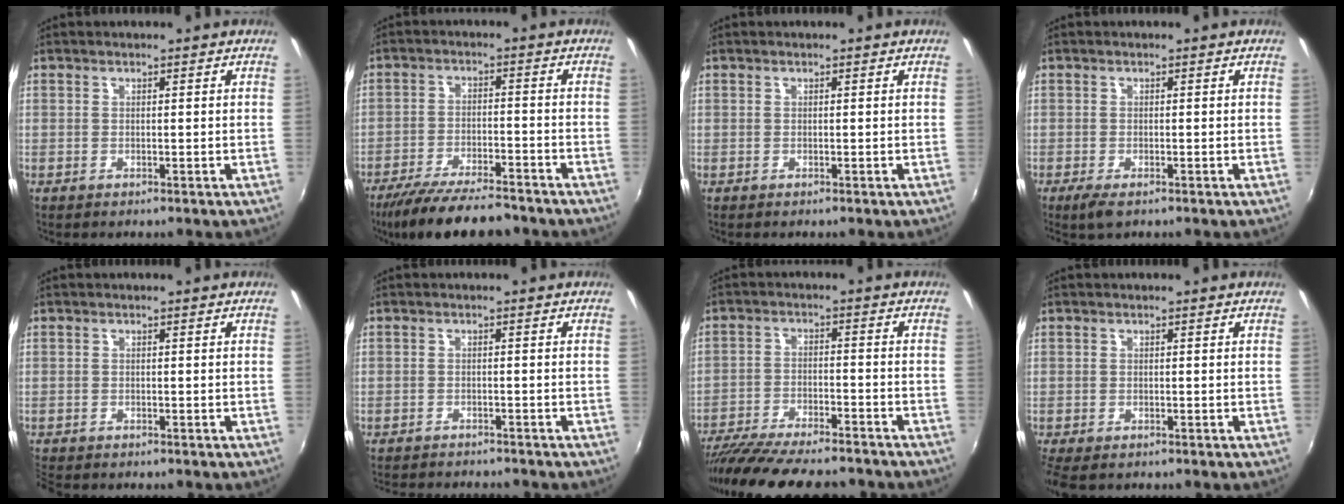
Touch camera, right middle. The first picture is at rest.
{"total": 13.9, "force": [-11.8, 2.9, 6.8], "torque": [-0.143, -0.020, -0.189]}
{"total": 0.0}
{"total": 2.9, "force": [-1.9, 0.9, 2.0], "torque": [-0.044, -0.012, -0.033]}
{"total": 2.6, "force": [-2.4, 0.8, 0.7], "torque": [-0.023, -0.015, -0.045]}
{"total": 7.5, "force": [-6.9, 1.4, 2.4], "torque": [-0.061, -0.013, -0.102]}
{"total": 19.8, "force": [-17.1, 3.9, 9.2], "torque": [-0.177, -0.036, -0.265]}
{"total": 4.3, "force": [-3.1, 1.7, 2.4], "torque": [-0.053, -0.025, -0.054]}